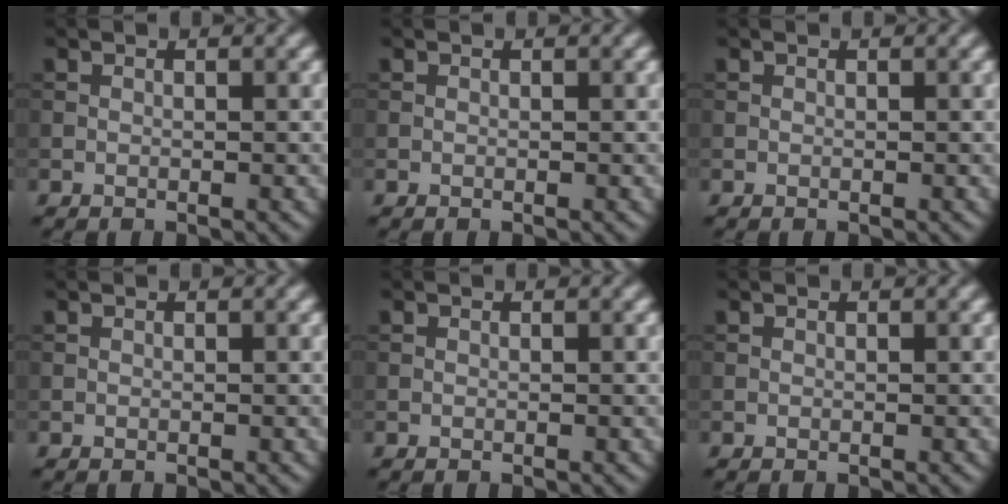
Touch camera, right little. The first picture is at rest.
{"total": 0.0}
{"total": 0.0}
{"total": 0.0}
{"total": 0.0}
{"total": 0.0}